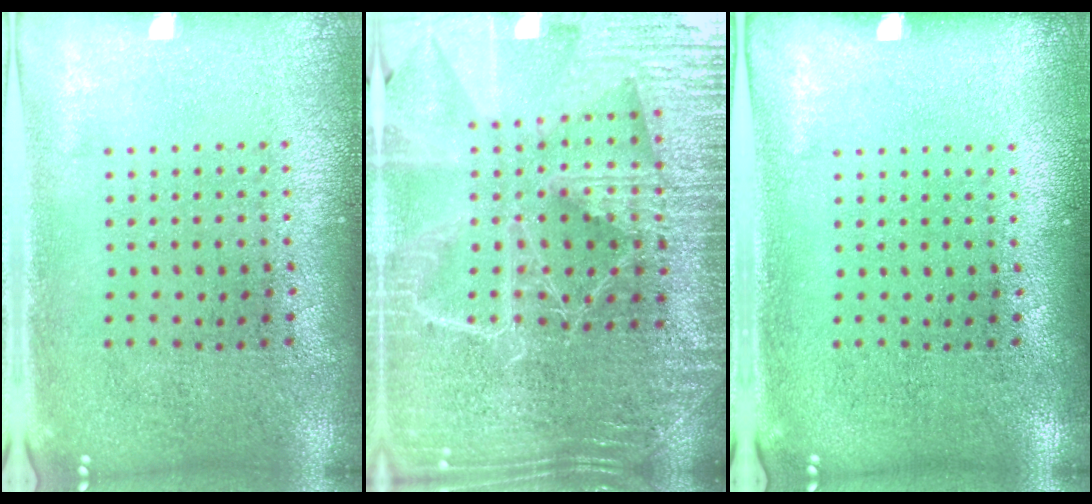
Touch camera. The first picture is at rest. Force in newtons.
{"total": 5.3, "press": 4.8, "slide": 2.3}
{"total": 0.0}